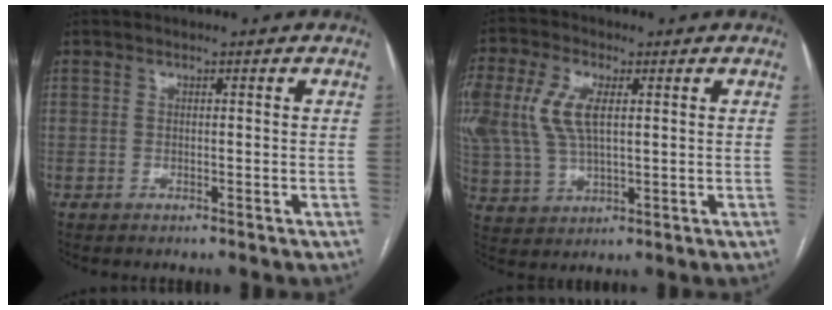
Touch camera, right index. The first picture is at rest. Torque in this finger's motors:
{"motor_torque": [0.99, 0.28, 0.48, 0.21]}